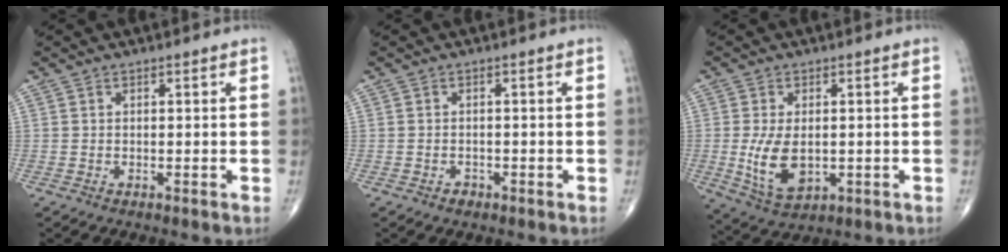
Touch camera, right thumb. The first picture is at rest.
{"total": 1.3, "force": [-0.8, 0.9, 0.4], "torque": [-0.002, 0.005, -0.012]}
{"total": 9.1, "force": [-0.8, 5.2, 7.4], "torque": [-0.134, -0.014, -0.002]}